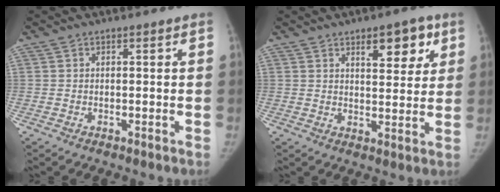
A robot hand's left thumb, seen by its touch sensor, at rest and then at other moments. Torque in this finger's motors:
{"motor_torque": [0.01, 0.01, -0.02, 0.03, 0.00]}